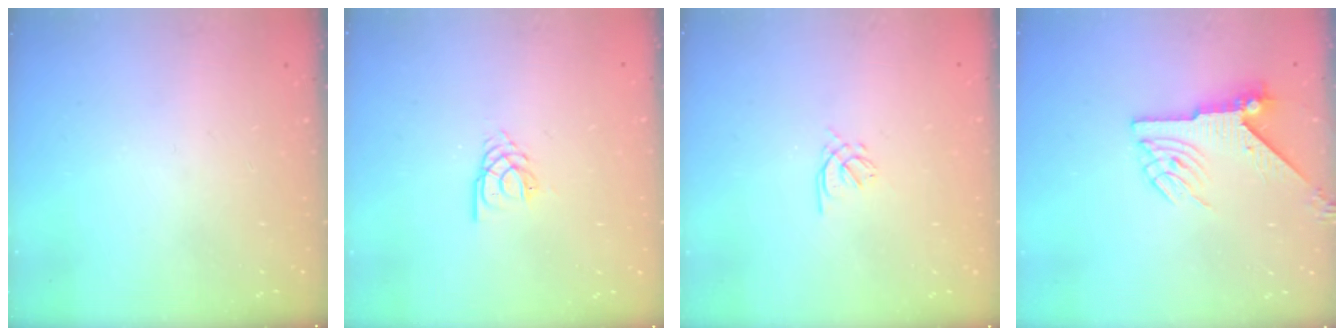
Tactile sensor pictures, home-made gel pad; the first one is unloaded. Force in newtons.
{"total": 2.8, "press": 2.8, "slide": 0.3}
{"total": 1.2, "press": 1.0, "slide": 0.5}
{"total": 6.4, "press": 6.4, "slide": 0.7}